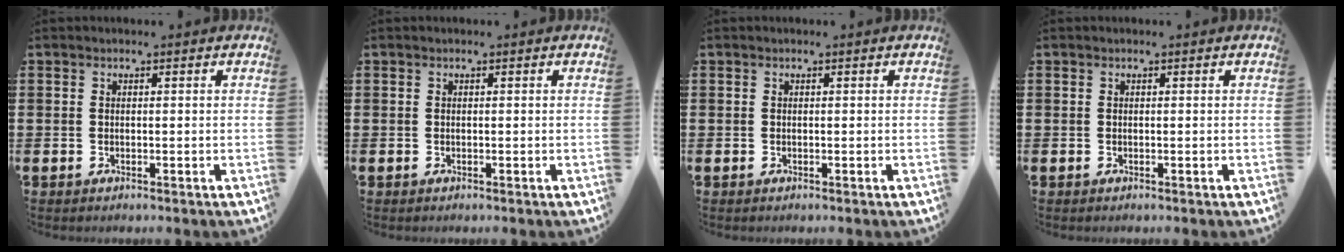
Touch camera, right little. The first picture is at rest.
{"total": 0.0}
{"total": 0.0}
{"total": 0.0}